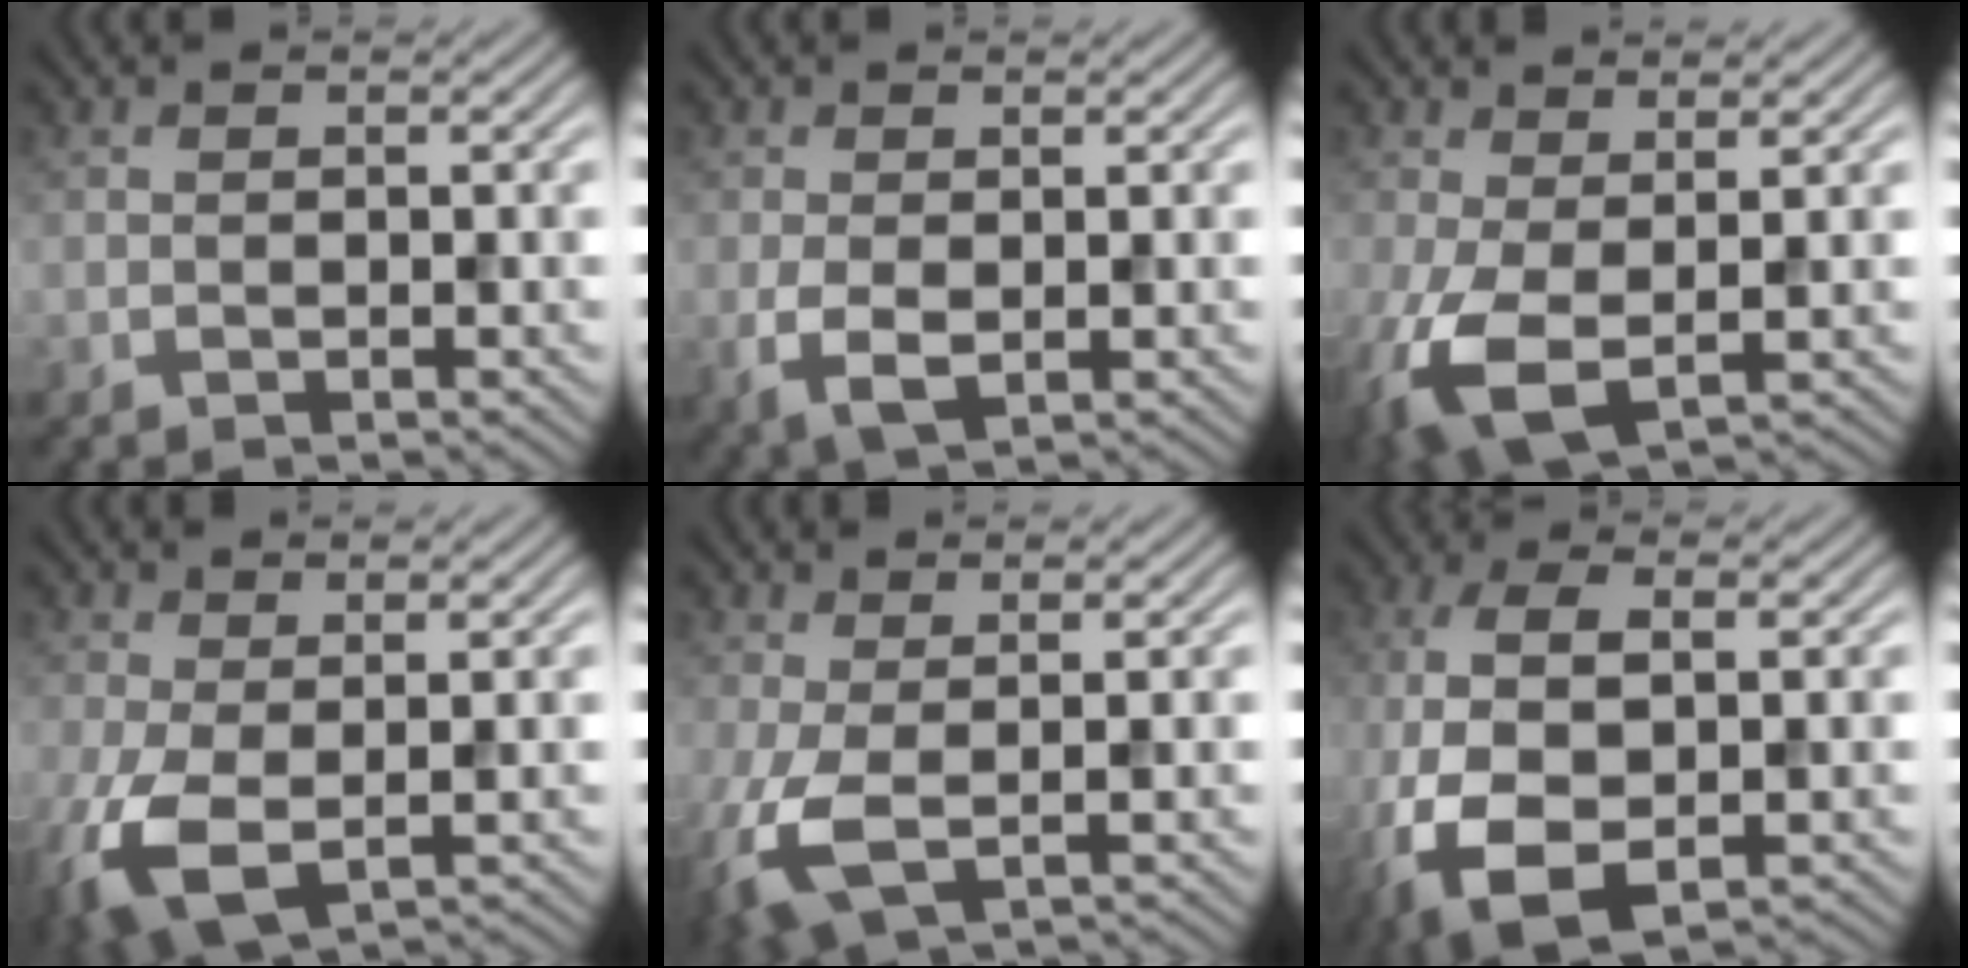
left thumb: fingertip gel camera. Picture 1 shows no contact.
{"total": 3.3, "force": [-0.4, 1.8, 2.7], "torque": [-0.070, -0.011, -0.007]}
{"total": 7.2, "force": [-0.8, 3.7, 6.0], "torque": [-0.155, -0.012, -0.021]}
{"total": 6.6, "force": [-1.3, 3.7, 5.4], "torque": [-0.141, -0.013, -0.028]}
{"total": 5.0, "force": [-0.4, 2.1, 4.5], "torque": [-0.118, -0.003, -0.011]}
{"total": 9.8, "force": [-3.4, 4.7, 8.0], "torque": [-0.200, -0.015, -0.067]}